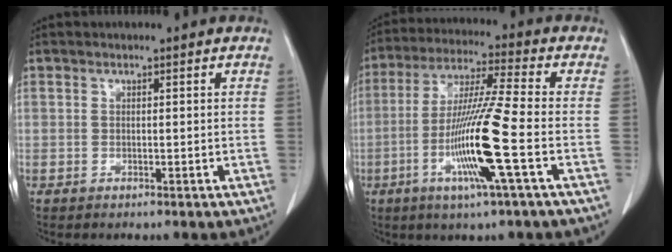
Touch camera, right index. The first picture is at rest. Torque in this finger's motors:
{"motor_torque": [2.09, -0.05, 1.04, 0.16]}